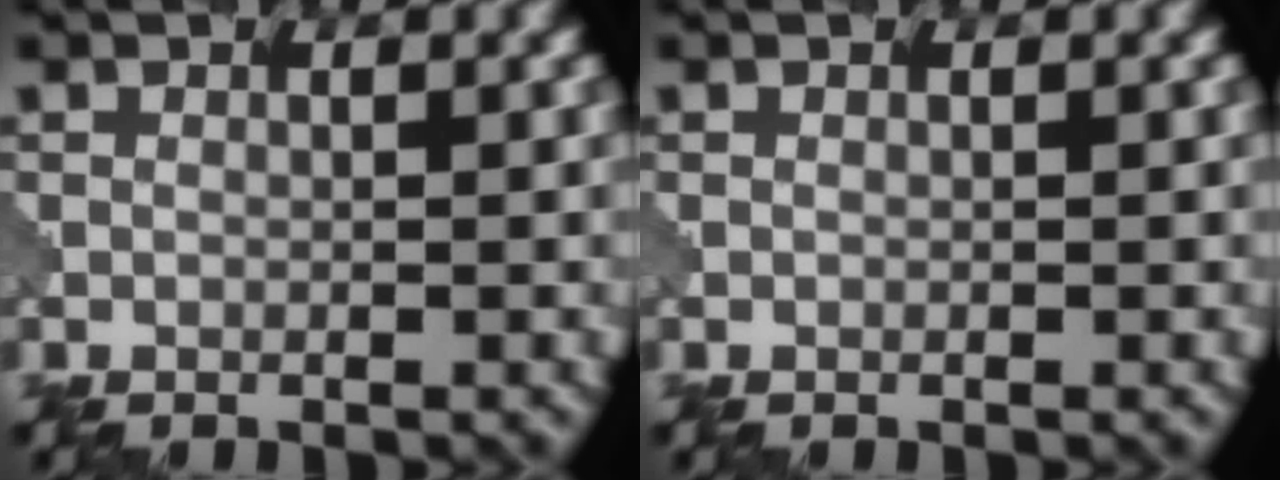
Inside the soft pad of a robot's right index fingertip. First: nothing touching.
{"total": 0.0}